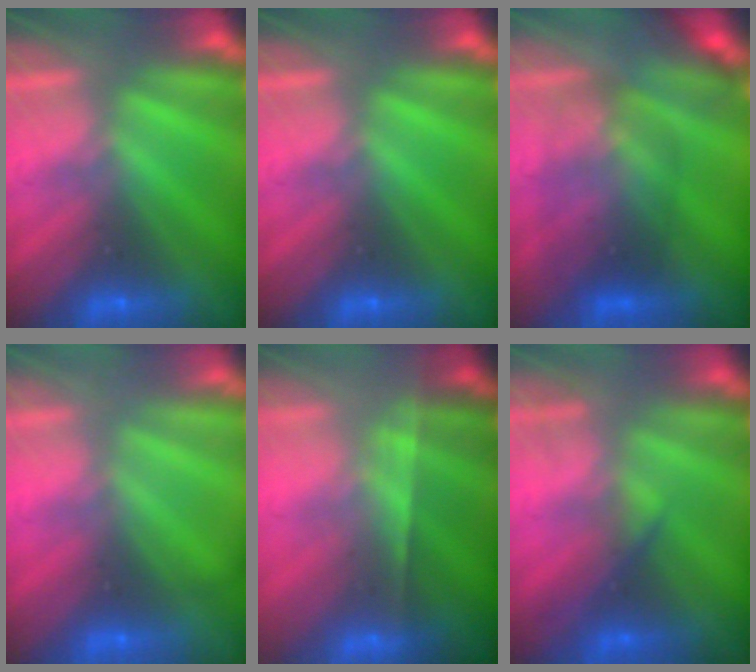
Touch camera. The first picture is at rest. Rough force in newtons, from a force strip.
{"total": 0.0}
{"total": 2.7}
{"total": 2.1}
{"total": 7.7}
{"total": 1.9}